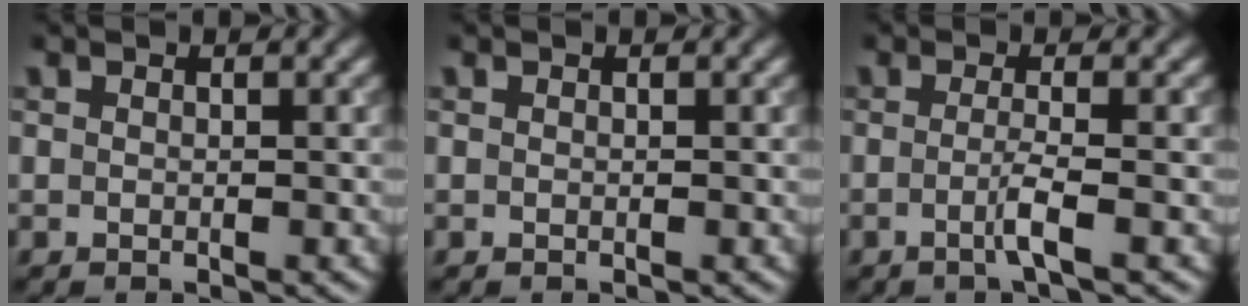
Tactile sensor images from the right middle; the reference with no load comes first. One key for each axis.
{"total": 0.0}
{"total": 2.1, "fx": -0.6, "fy": 0.3, "fz": 2.0, "tx": -0.039, "ty": -0.002, "tz": -0.017}